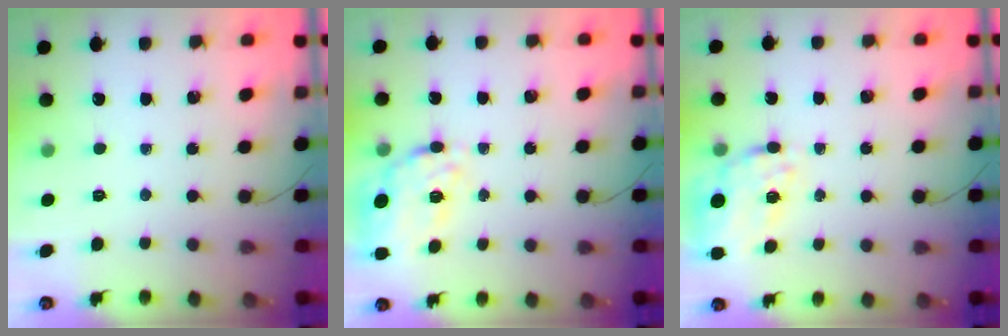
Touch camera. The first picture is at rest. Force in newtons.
{"total": 19.8, "press": 19.3, "slide": 4.2}
{"total": 15.8, "press": 15.5, "slide": 2.7}